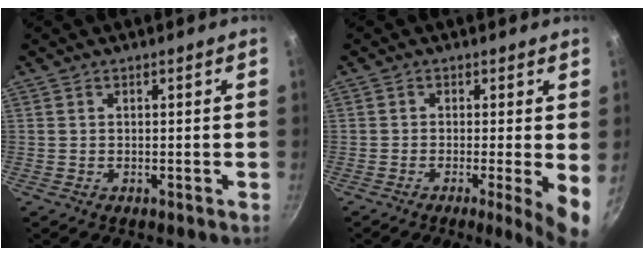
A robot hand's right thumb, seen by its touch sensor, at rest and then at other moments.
{"total": 6.5, "force": [-1.0, 0.7, 6.4], "torque": [-0.086, -0.010, -0.017]}